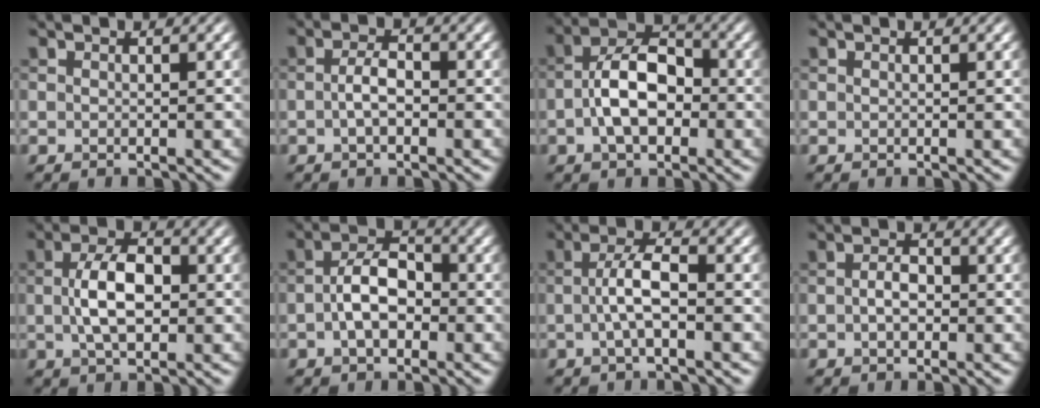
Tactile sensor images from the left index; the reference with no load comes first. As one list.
[{"total": 2.3, "force": [-0.5, 1.0, 2.0], "torque": [-0.043, 0.002, -0.014]}, {"total": 6.1, "force": [-1.3, 3.4, 4.9], "torque": [-0.081, 0.013, -0.032]}, {"total": 0.0}, {"total": 5.1, "force": [0.0, 2.7, 4.3], "torque": [-0.084, 0.005, -0.001]}, {"total": 4.5, "force": [-1.0, 2.6, 3.5], "torque": [-0.063, 0.009, -0.024]}, {"total": 3.6, "force": [-0.5, 0.9, 3.4], "torque": [-0.066, 0.008, -0.013]}, {"total": 2.1, "force": [-0.3, 1.2, 1.6], "torque": [-0.033, 0.003, -0.008]}]